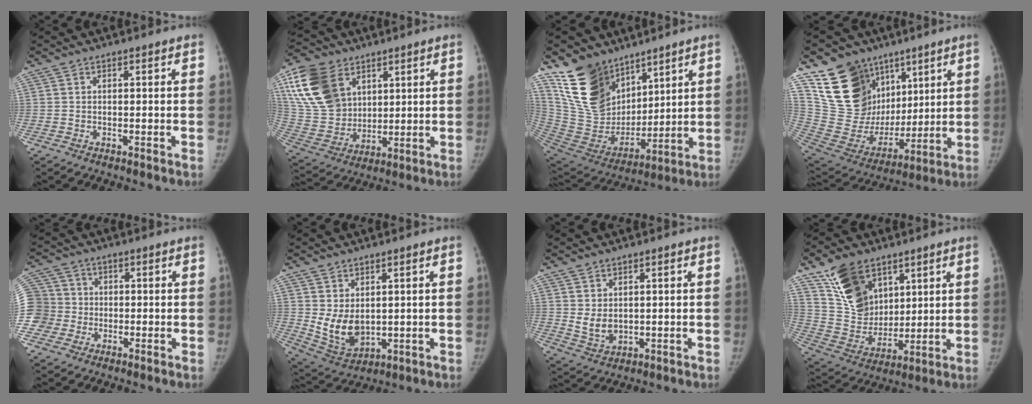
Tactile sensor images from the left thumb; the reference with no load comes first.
{"total": 19.4, "force": [8.5, 13.6, 11.0], "torque": [-0.207, -0.019, 0.171]}
{"total": 19.5, "force": [12.7, 11.6, 9.1], "torque": [-0.122, -0.072, 0.257]}
{"total": 21.2, "force": [11.2, 15.3, 9.4], "torque": [-0.126, -0.034, 0.225]}
{"total": 9.6, "force": [-1.3, 9.4, 1.6], "torque": [-0.021, 0.028, -0.024]}
{"total": 8.0, "force": [0.9, 5.5, 5.8], "torque": [-0.090, -0.026, 0.042]}
{"total": 4.0, "force": [0.8, 2.9, 2.7], "torque": [-0.039, -0.023, 0.027]}
{"total": 15.3, "force": [8.9, 9.9, 7.6], "torque": [-0.102, -0.054, 0.183]}